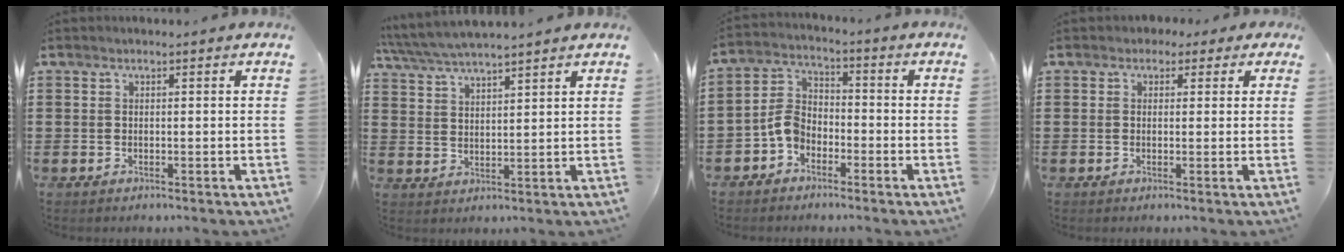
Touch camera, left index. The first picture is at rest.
{"total": 4.3, "force": [4.1, 0.2, 1.3], "torque": [-0.041, -0.017, 0.072]}
{"total": 5.3, "force": [-3.2, 3.5, 2.6], "torque": [-0.070, 0.011, -0.068]}
{"total": 1.6, "force": [0.5, 1.4, 0.5], "torque": [-0.008, 0.006, 0.005]}